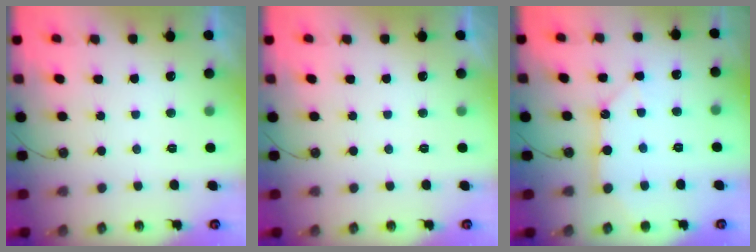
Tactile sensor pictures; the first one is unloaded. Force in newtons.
{"total": 0.0}
{"total": 9.9, "press": 9.9, "slide": 0.5}